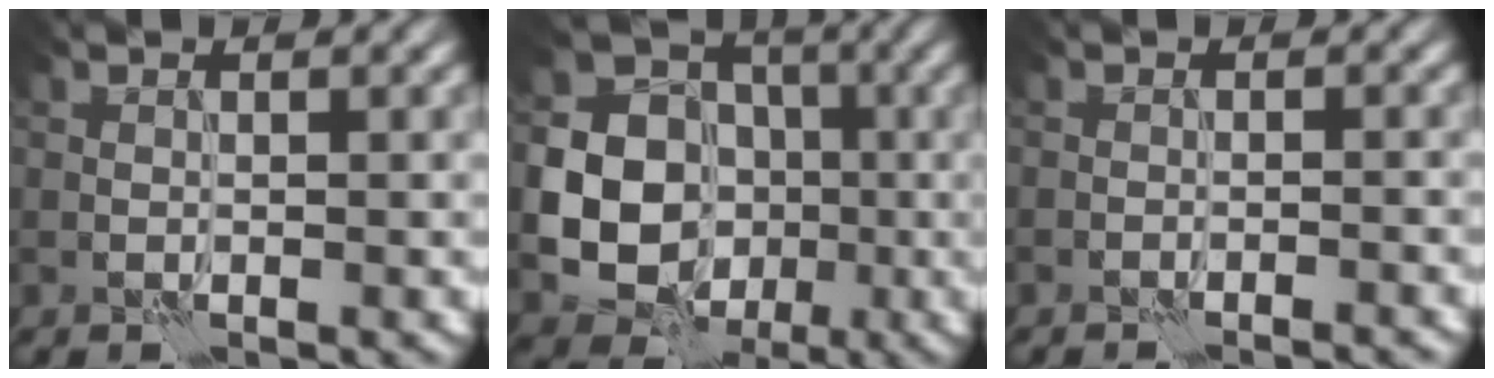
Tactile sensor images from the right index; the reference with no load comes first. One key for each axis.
{"total": 13.0, "fx": -2.1, "fy": 12.1, "fz": 4.2, "tx": -0.100, "ty": -0.022, "tz": -0.042}
{"total": 1.9, "fx": -1.9, "fy": 0.2, "fz": 0.4, "tx": 0.002, "ty": 0.013, "tz": -0.031}